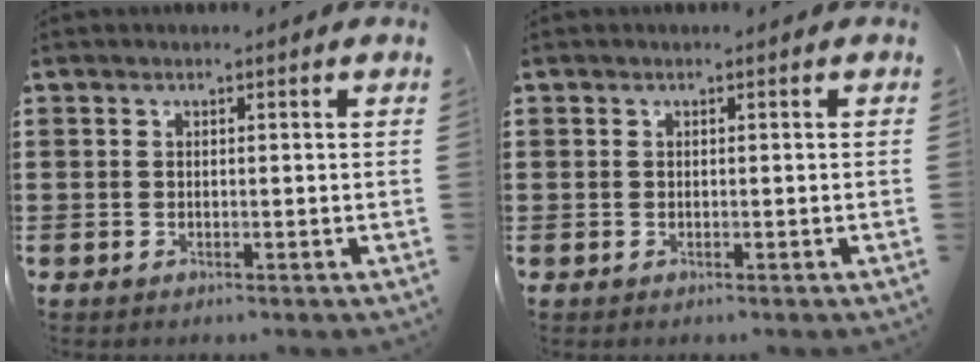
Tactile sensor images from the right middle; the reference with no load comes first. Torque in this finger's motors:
{"motor_torque": [-1.30, 0.85, -0.84, -0.20]}